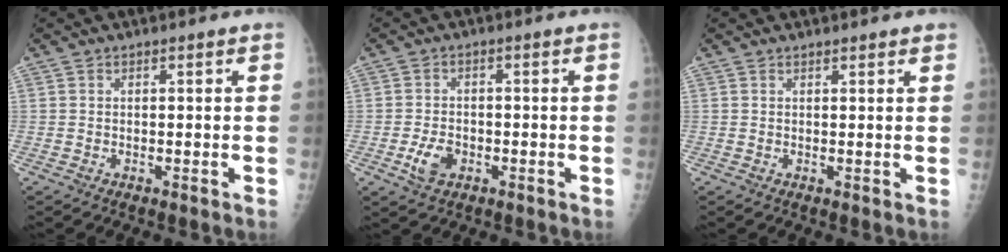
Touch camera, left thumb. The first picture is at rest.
{"total": 4.6, "force": [-1.8, 3.0, 3.0], "torque": [-0.054, 0.008, -0.030]}
{"total": 1.6, "force": [1.4, 0.4, 0.7], "torque": [-0.002, 0.001, 0.016]}